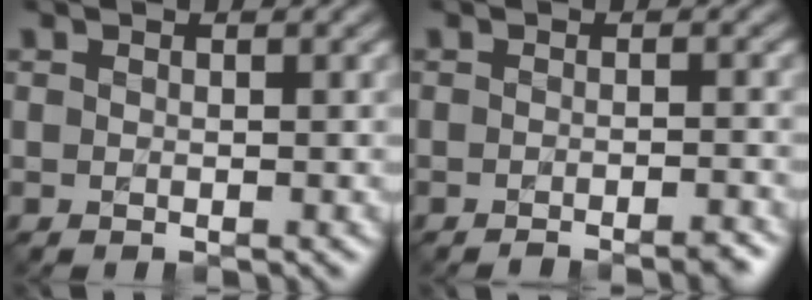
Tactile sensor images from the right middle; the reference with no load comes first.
{"total": 2.4, "force": [-1.9, 0.4, 1.4], "torque": [-0.008, 0.002, -0.030]}